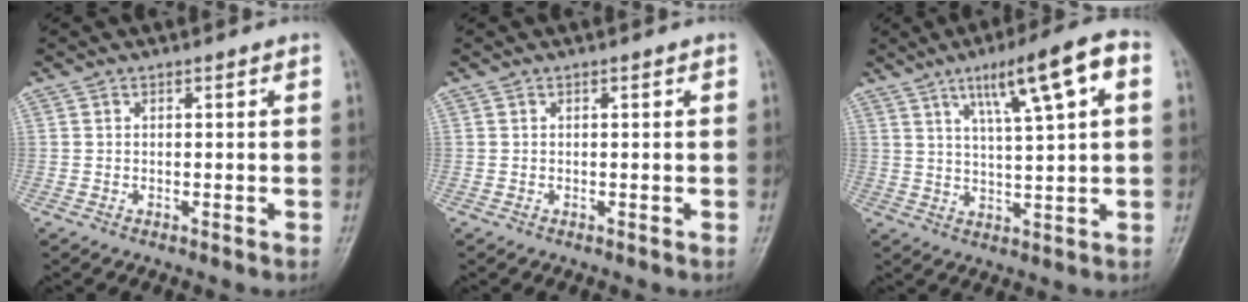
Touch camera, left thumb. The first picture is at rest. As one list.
[{"total": 0.0}, {"total": 12.6, "force": [5.1, 2.1, 11.4], "torque": [-0.179, 0.004, 0.081]}]